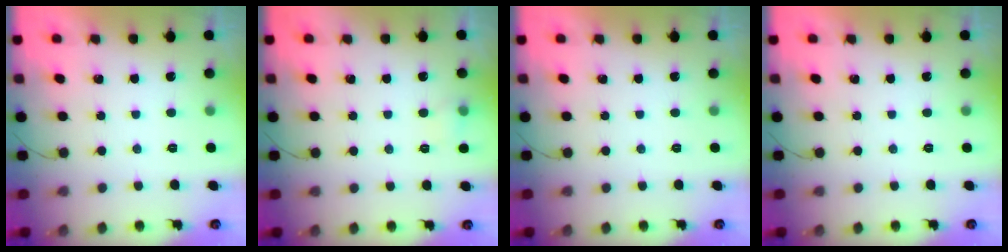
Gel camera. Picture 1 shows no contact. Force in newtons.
{"total": 3.7, "press": 3.6, "slide": 0.9}
{"total": 0.0}
{"total": 0.0}